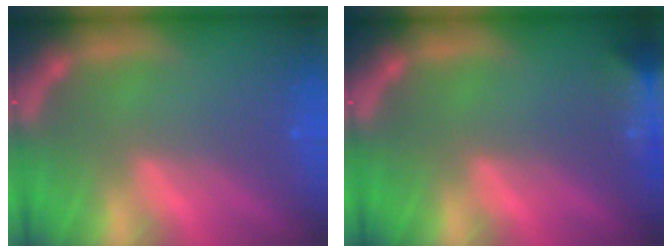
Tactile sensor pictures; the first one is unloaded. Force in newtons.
{"total": 7.4}